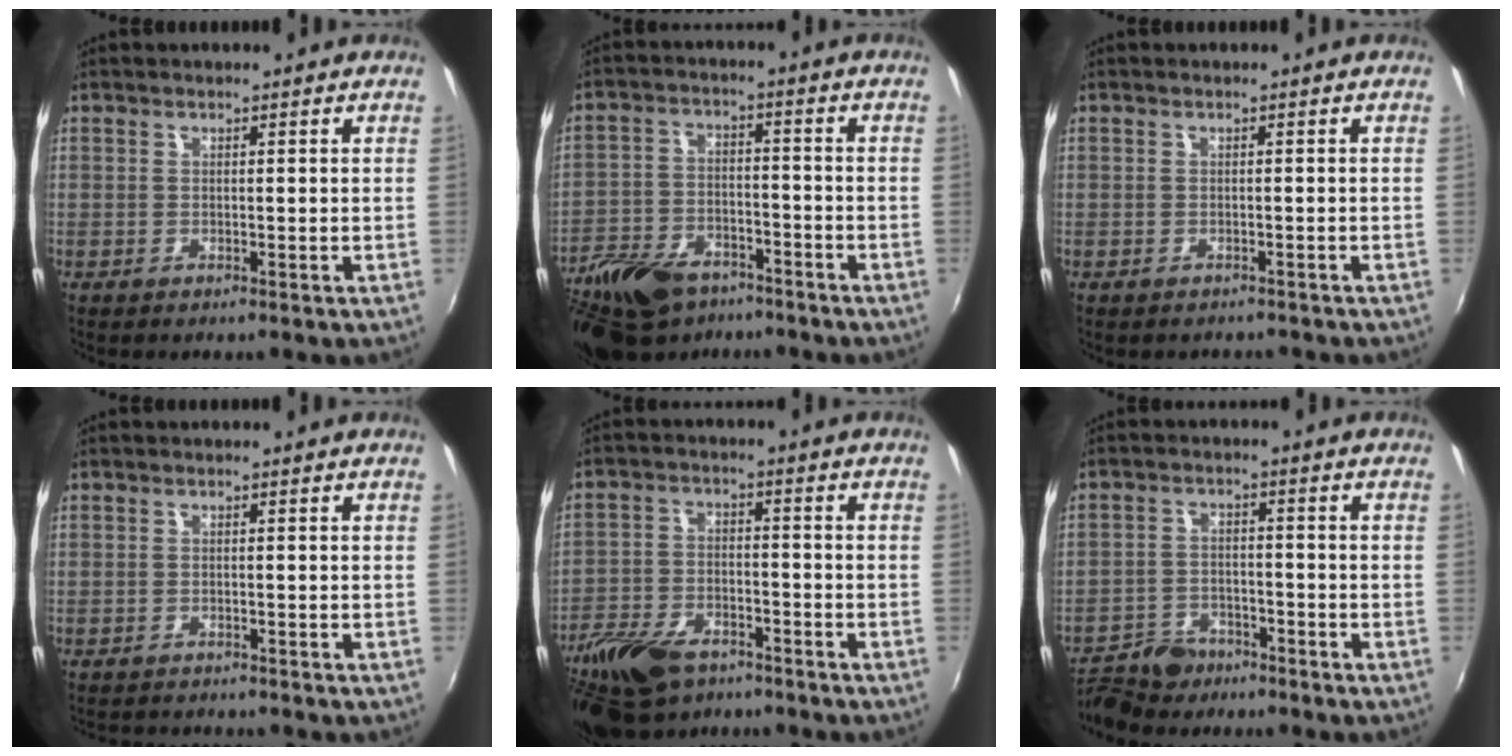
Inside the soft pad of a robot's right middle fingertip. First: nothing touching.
{"total": 16.4, "force": [-11.4, 8.7, 7.9], "torque": [-0.187, -0.010, -0.193]}
{"total": 1.9, "force": [-1.7, 0.7, 0.5], "torque": [-0.012, -0.008, -0.020]}
{"total": 3.3, "force": [-3.2, 0.5, 0.7], "torque": [-0.024, -0.011, -0.049]}
{"total": 13.6, "force": [-9.5, 7.0, 6.8], "torque": [-0.163, -0.011, -0.176]}
{"total": 7.9, "force": [-6.6, 3.9, 2.0], "torque": [-0.060, 0.004, -0.114]}